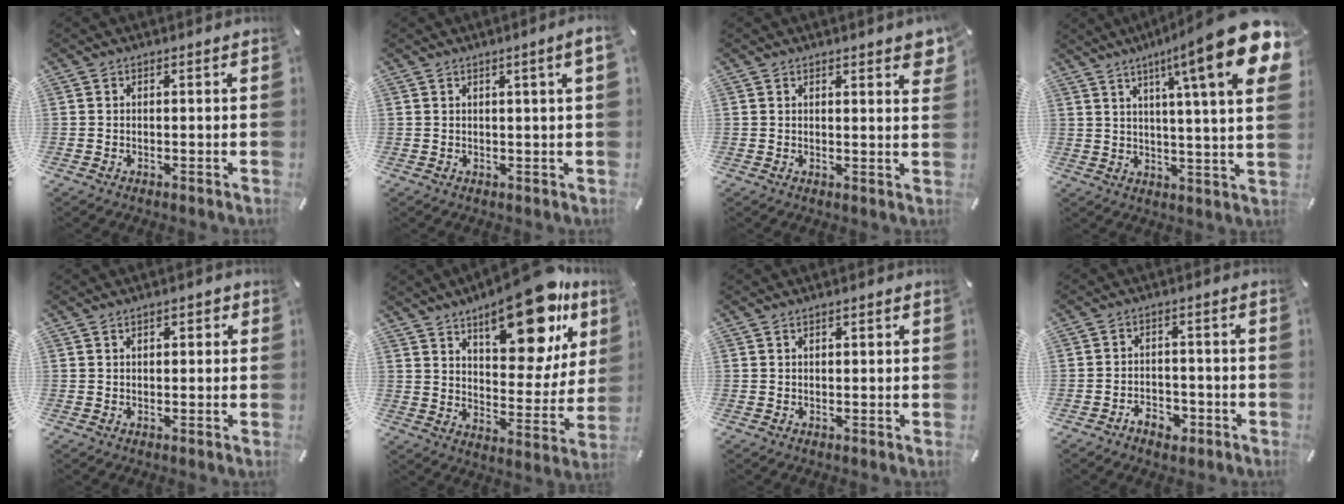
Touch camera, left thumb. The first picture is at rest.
{"total": 3.2, "force": [1.0, 0.1, 3.0], "torque": [-0.056, -0.001, 0.016]}
{"total": 2.8, "force": [2.2, 0.3, 1.7], "torque": [-0.023, -0.012, 0.036]}
{"total": 19.3, "force": [9.1, 2.6, 16.9], "torque": [-0.265, -0.049, 0.129]}
{"total": 2.3, "force": [0.6, 1.3, 1.7], "torque": [-0.028, 0.003, 0.007]}
{"total": 22.0, "force": [14.0, 9.4, 14.1], "torque": [-0.184, -0.088, 0.226]}
{"total": 1.0, "force": [0.4, 0.4, 0.8], "torque": [-0.016, 0.004, 0.006]}
{"total": 4.6, "force": [-2.9, 3.2, 1.7], "torque": [-0.025, 0.013, -0.051]}